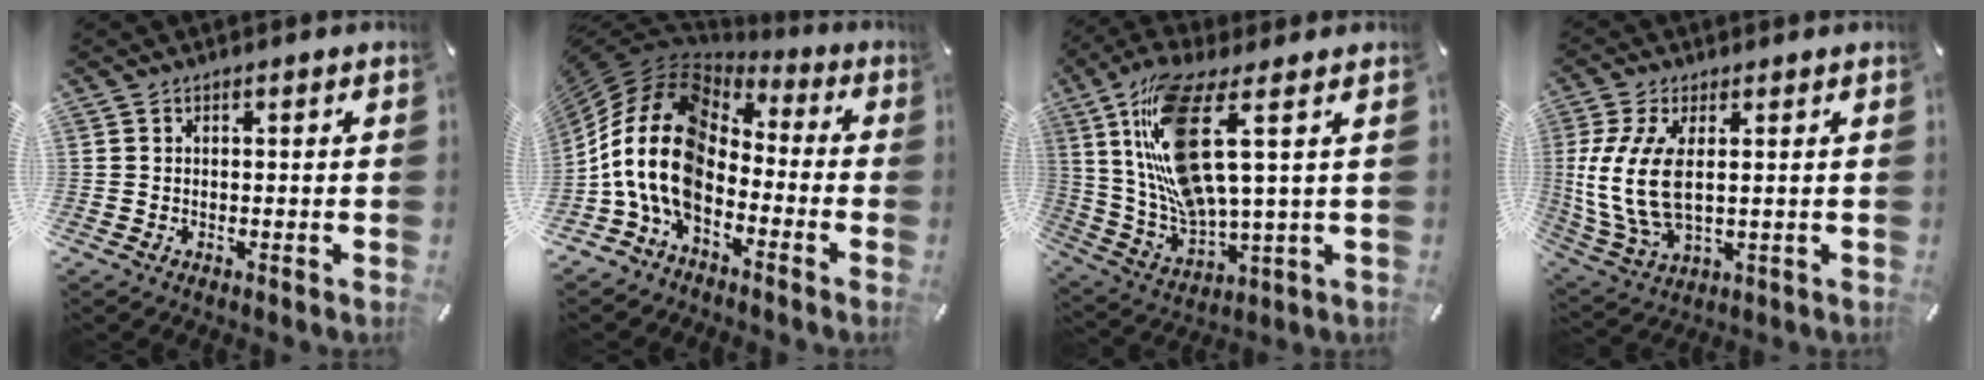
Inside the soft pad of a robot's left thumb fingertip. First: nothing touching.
{"total": 16.8, "force": [-5.1, 10.8, 11.8], "torque": [-0.273, 0.012, -0.099]}
{"total": 18.2, "force": [6.6, 5.3, 16.1], "torque": [-0.363, -0.027, 0.099]}
{"total": 11.9, "force": [1.6, 6.0, 10.1], "torque": [-0.236, -0.015, 0.030]}